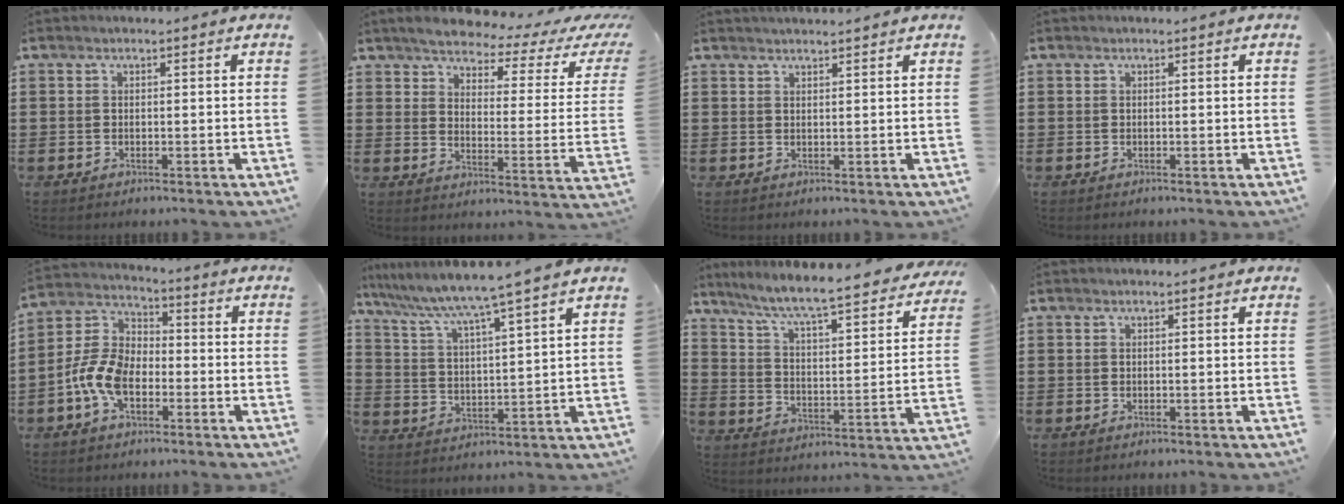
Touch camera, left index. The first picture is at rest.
{"total": 4.2, "force": [3.7, 0.7, 1.8], "torque": [-0.051, -0.029, 0.057]}
{"total": 1.3, "force": [1.3, -0.1, 0.2], "torque": [-0.006, -0.001, 0.025]}
{"total": 0.0}
{"total": 8.2, "force": [-3.3, 4.9, 5.6], "torque": [-0.157, 0.002, -0.075]}
{"total": 6.1, "force": [5.2, -1.4, 2.7], "torque": [-0.077, -0.042, 0.081]}
{"total": 6.6, "force": [5.8, -0.4, 3.2], "torque": [-0.088, -0.050, 0.088]}
{"total": 0.0}